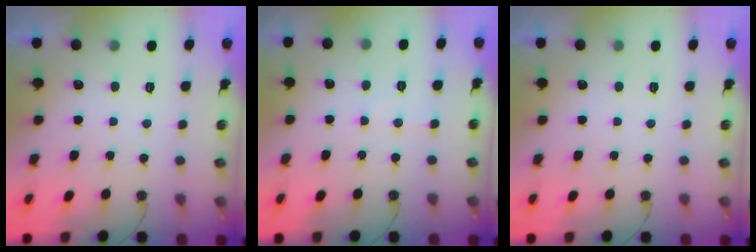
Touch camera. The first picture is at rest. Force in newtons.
{"total": 5.4, "press": 5.4, "slide": 0.7}
{"total": 0.0}